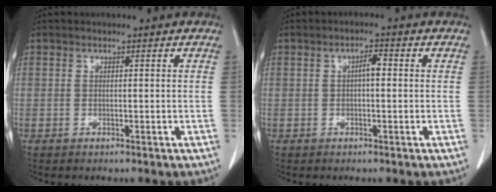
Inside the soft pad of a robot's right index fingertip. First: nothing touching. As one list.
[{"total": 2.1, "force": [0.1, 0.5, 2.0], "torque": [-0.034, 0.005, 0.002]}]